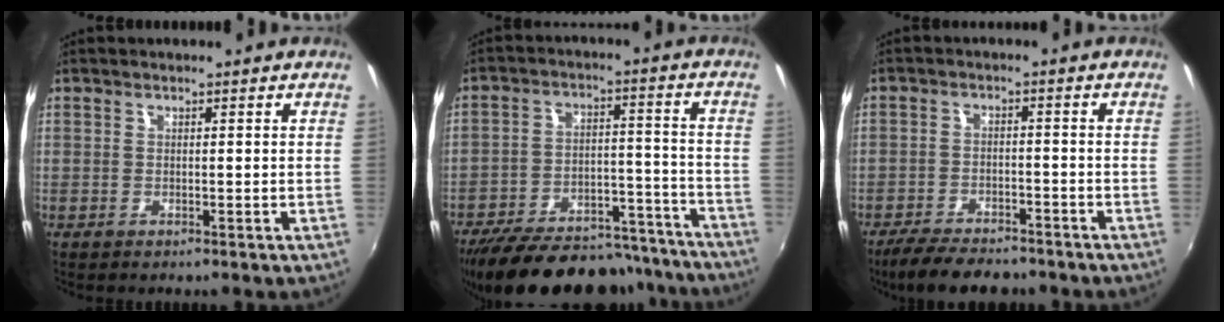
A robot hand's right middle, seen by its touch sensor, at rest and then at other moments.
{"total": 28.4, "force": [-24.4, 9.6, 10.9], "torque": [-0.208, 0.015, -0.319]}
{"total": 10.2, "force": [-8.5, 3.4, 4.6], "torque": [-0.110, -0.015, -0.138]}